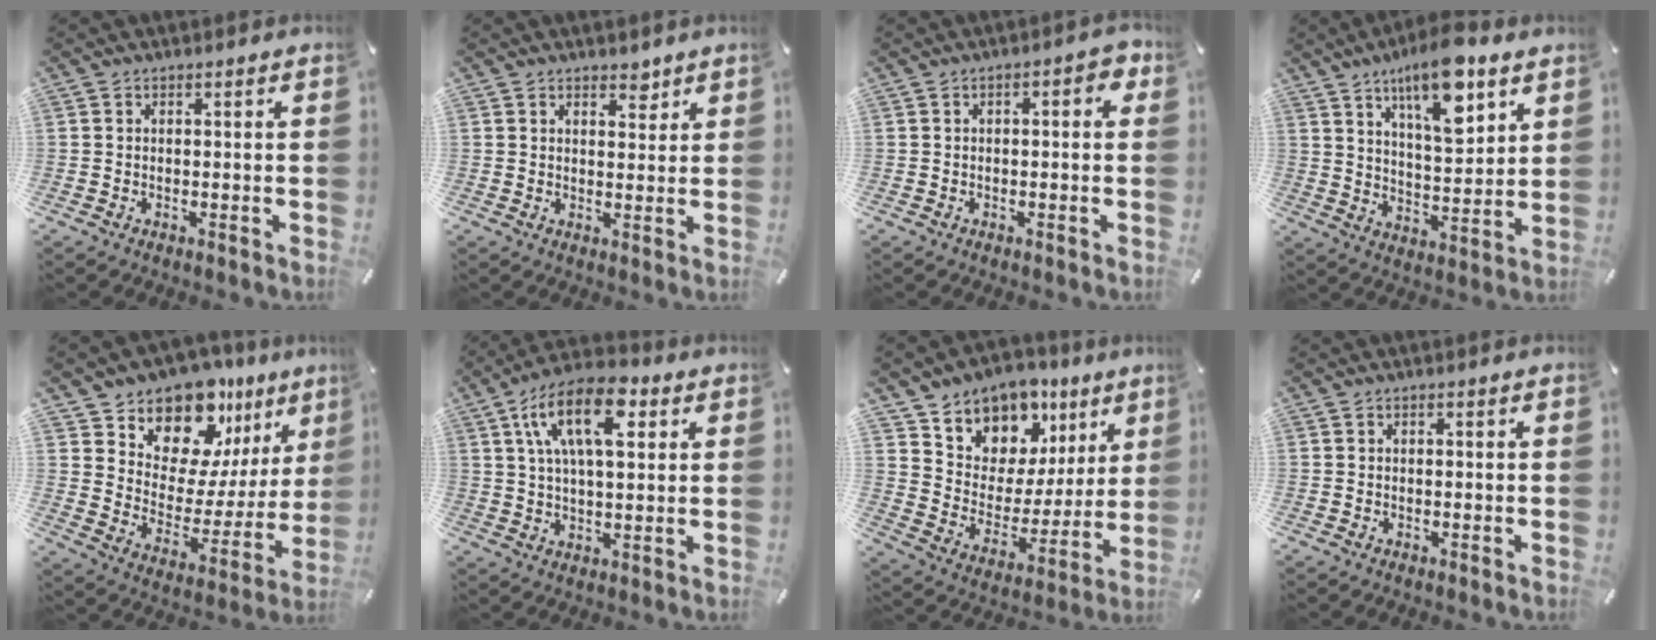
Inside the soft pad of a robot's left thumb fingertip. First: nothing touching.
{"total": 3.2, "force": [2.5, 1.8, 0.9], "torque": [0.011, -0.019, 0.039]}
{"total": 3.2, "force": [-0.2, 1.3, 2.9], "torque": [-0.045, 0.008, -0.007]}
{"total": 14.5, "force": [9.3, 5.1, 9.9], "torque": [-0.163, -0.042, 0.156]}
{"total": 14.7, "force": [12.8, 7.0, 1.9], "torque": [-0.033, -0.142, 0.226]}
{"total": 14.7, "force": [5.7, 7.0, 11.7], "torque": [-0.211, -0.003, 0.094]}
{"total": 10.0, "force": [7.4, 6.7, -1.1], "torque": [-0.001, -0.091, 0.138]}
{"total": 0.0}